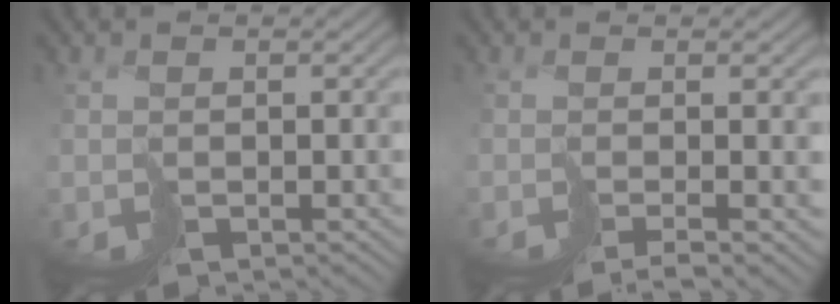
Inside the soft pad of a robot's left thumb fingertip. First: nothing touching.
{"total": 4.7, "force": [-1.3, 0.6, 4.5], "torque": [-0.046, -0.002, -0.012]}